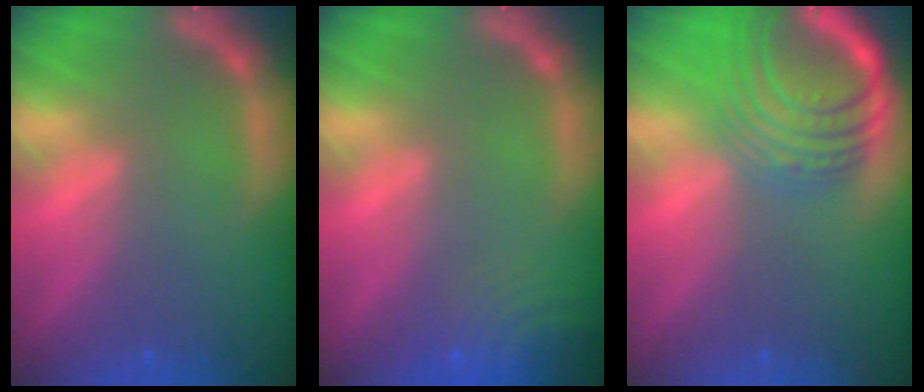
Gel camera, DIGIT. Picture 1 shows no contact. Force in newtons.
{"total": 6.5}
{"total": 10.0}